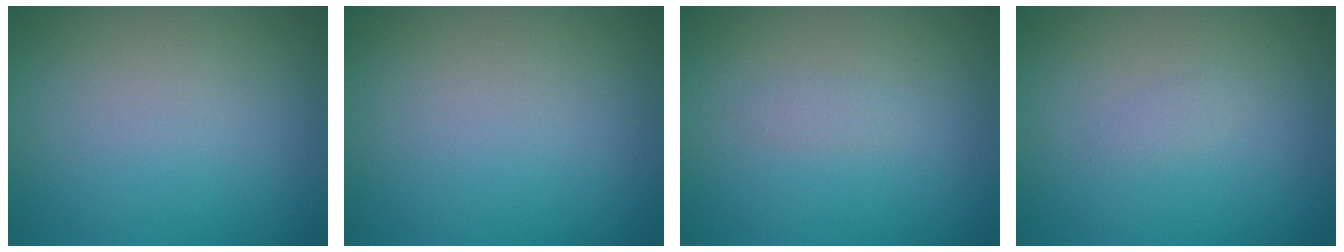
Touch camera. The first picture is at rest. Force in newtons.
{"total": 0.0}
{"total": 0.7, "press": 0.7, "slide": 0.1}
{"total": 0.7, "press": 0.6, "slide": 0.1}